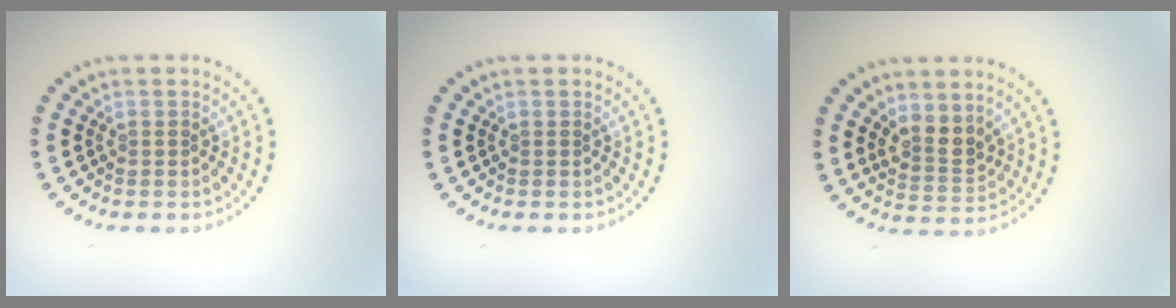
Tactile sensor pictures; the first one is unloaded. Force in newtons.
{"total": 0.0}
{"total": 2.6, "press": 2.4, "slide": 1.2}